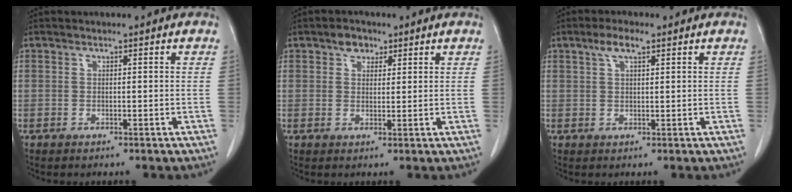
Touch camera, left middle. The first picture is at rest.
{"total": 2.7, "force": [1.7, 1.8, 1.1], "torque": [-0.019, 0.007, 0.027]}
{"total": 3.2, "force": [1.9, 0.8, 2.4], "torque": [-0.053, 0.010, 0.037]}